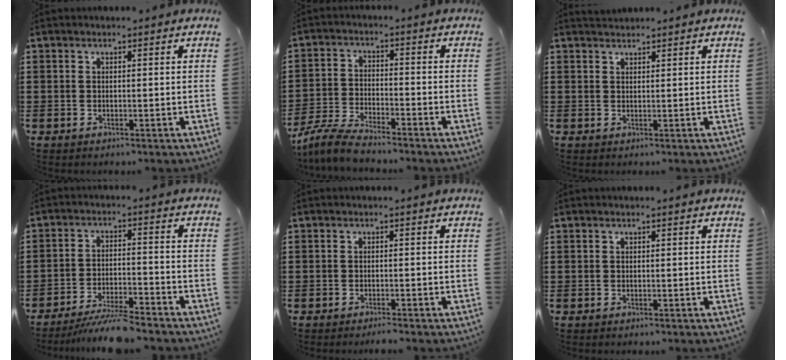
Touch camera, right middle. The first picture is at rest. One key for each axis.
{"total": 6.0, "fx": -5.5, "fy": 0.2, "fz": 2.3, "tx": -0.064, "ty": -0.010, "tz": -0.108}
{"total": 1.3, "fx": 1.2, "fy": 0.3, "fz": 0.0, "tx": -0.002, "ty": 0.003, "tz": 0.024}
{"total": 6.2, "fx": -5.9, "fy": 0.1, "fz": 2.2, "tx": -0.037, "ty": -0.003, "tz": -0.110}
{"total": 1.1, "fx": -1.0, "fy": -0.1, "fz": 0.4, "tx": -0.008, "ty": -0.001, "tz": -0.019}
{"total": 0.0}